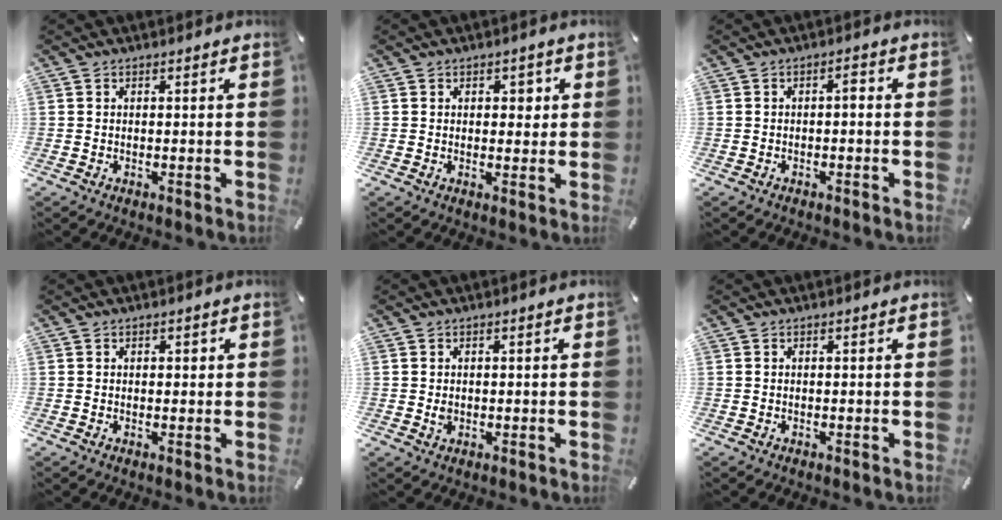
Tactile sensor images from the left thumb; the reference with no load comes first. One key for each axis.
{"total": 2.5, "fx": 0.7, "fy": 1.9, "fz": 1.5, "tx": -0.007, "ty": -0.003, "tz": 0.003}
{"total": 2.1, "fx": -0.6, "fy": 1.0, "fz": 1.8, "tx": -0.038, "ty": 0.012, "tz": -0.015}
{"total": 0.9, "fx": 0.2, "fy": 0.8, "fz": 0.5, "tx": -0.002, "ty": 0.002, "tz": 0.001}
{"total": 1.4, "fx": 0.0, "fy": 1.2, "fz": 0.7, "tx": -0.007, "ty": 0.001, "tz": -0.002}
{"total": 0.0}